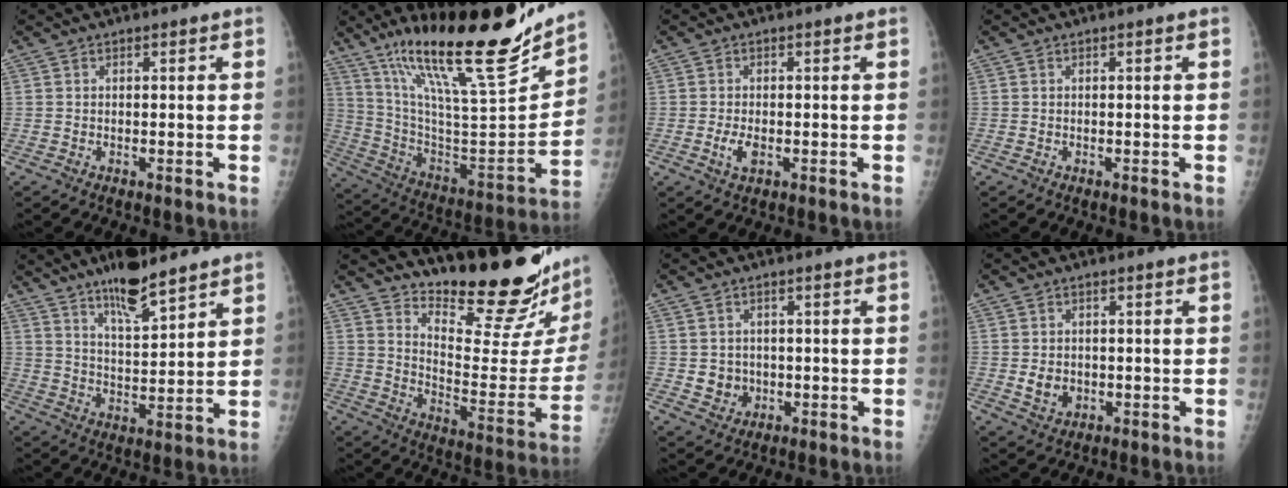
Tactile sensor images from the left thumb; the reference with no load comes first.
{"total": 28.0, "force": [20.4, 5.2, 18.4], "torque": [-0.276, -0.094, 0.350]}
{"total": 2.9, "force": [-0.7, 1.6, 2.4], "torque": [-0.047, -0.003, -0.012]}
{"total": 0.0}
{"total": 11.0, "force": [8.2, 2.7, 6.8], "torque": [-0.100, -0.055, 0.144]}
{"total": 23.1, "force": [20.2, 3.1, 10.9], "torque": [-0.127, -0.187, 0.284]}
{"total": 4.0, "force": [-0.2, 3.7, 1.4], "torque": [-0.003, 0.002, 0.005]}
{"total": 3.9, "force": [-0.3, 3.2, 2.2], "torque": [-0.022, -0.001, 0.006]}